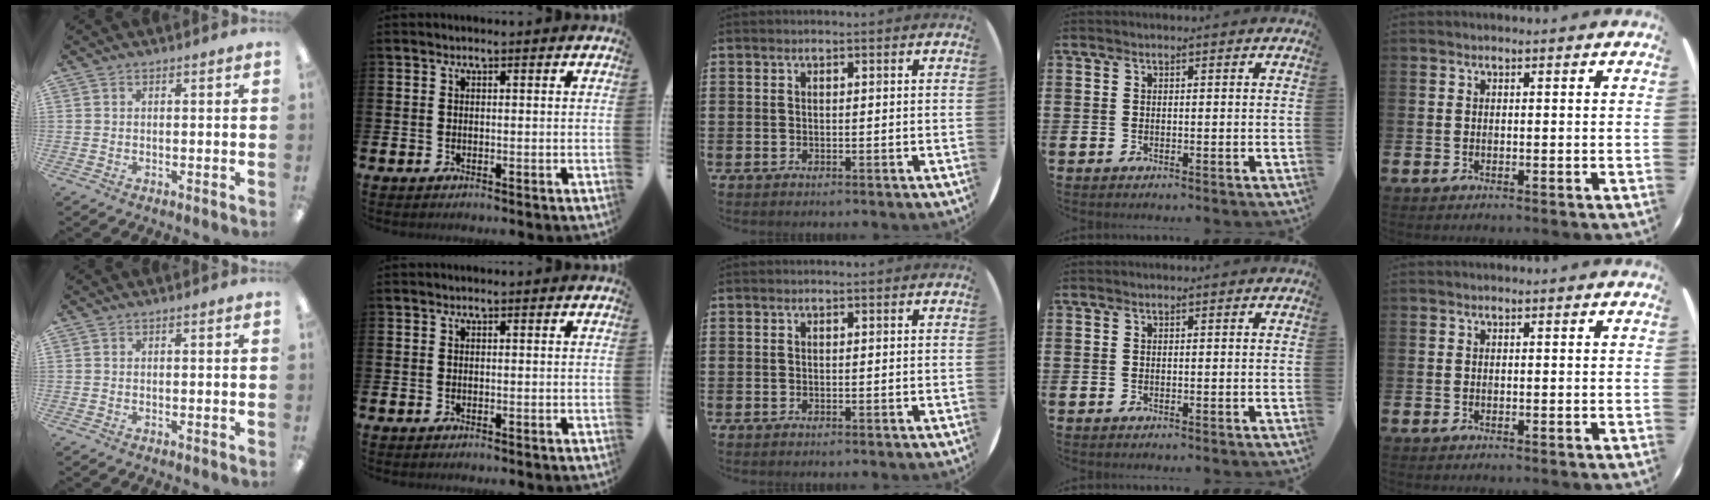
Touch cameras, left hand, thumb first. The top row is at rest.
{}